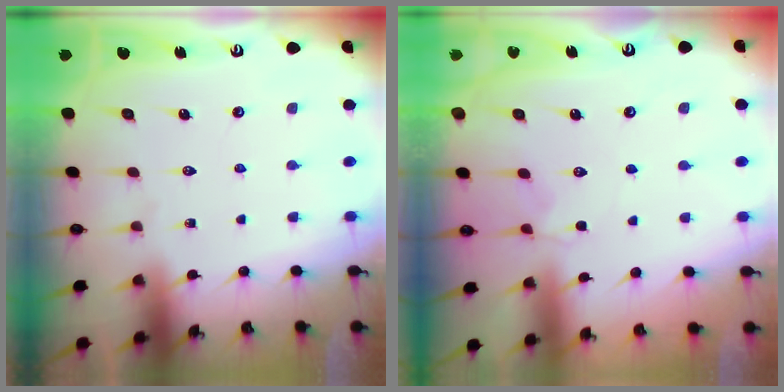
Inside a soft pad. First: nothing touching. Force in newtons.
{"total": 1.9, "press": 1.9, "slide": 0.5}